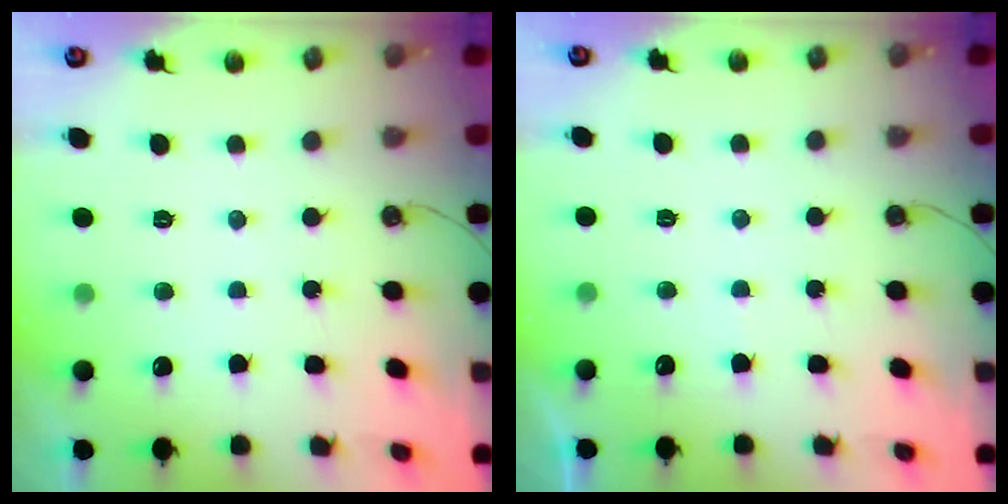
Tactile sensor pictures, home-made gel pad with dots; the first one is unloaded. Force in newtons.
{"total": 2.8, "press": 2.8, "slide": 0.5}